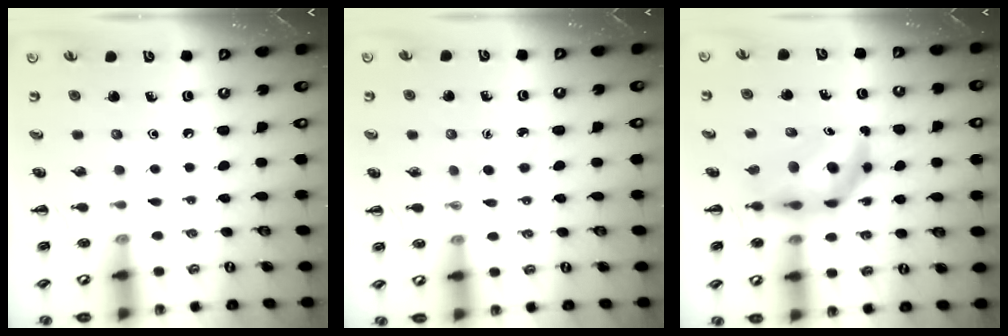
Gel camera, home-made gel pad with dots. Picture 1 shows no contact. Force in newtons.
{"total": 3.1, "press": 2.9, "slide": 1.1}
{"total": 7.1, "press": 6.7, "slide": 2.3}